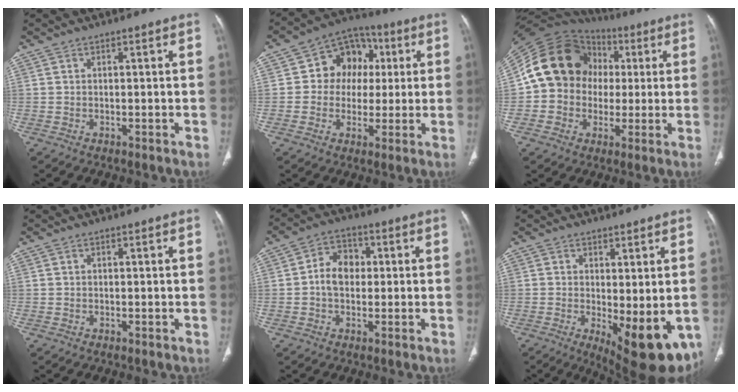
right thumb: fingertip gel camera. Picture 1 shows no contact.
{"total": 11.5, "force": [1.5, 9.7, 6.1], "torque": [-0.043, 0.017, 0.013]}
{"total": 17.4, "force": [2.0, 15.5, 7.7], "torque": [-0.106, 0.037, 0.037]}
{"total": 0.0}
{"total": 6.6, "force": [0.1, 5.0, 4.3], "torque": [-0.055, 0.018, -0.007]}
{"total": 12.0, "force": [-2.8, 4.4, 10.9], "torque": [-0.135, -0.026, -0.023]}